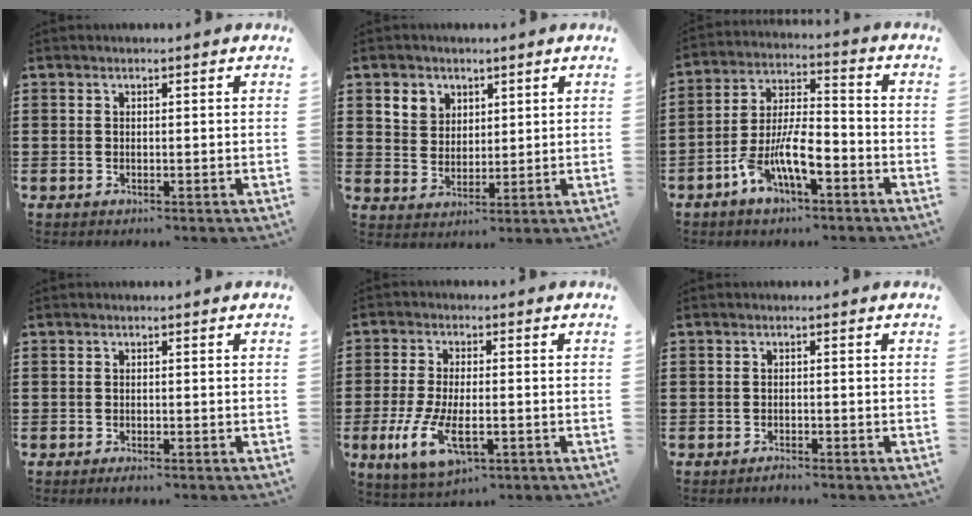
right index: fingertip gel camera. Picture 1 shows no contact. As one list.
[{"total": 4.1, "force": [2.2, 3.4, 0.4], "torque": [-0.026, 0.014, 0.040]}, {"total": 9.4, "force": [-4.8, 3.7, 7.2], "torque": [-0.139, 0.010, -0.086]}, {"total": 0.8, "force": [-0.6, -0.1, 0.4], "torque": [-0.010, -0.008, -0.010]}, {"total": 8.2, "force": [-2.5, 3.5, 7.0], "torque": [-0.155, -0.014, -0.045]}, {"total": 1.0, "force": [-1.0, -0.1, 0.2], "torque": [-0.008, -0.004, -0.018]}]